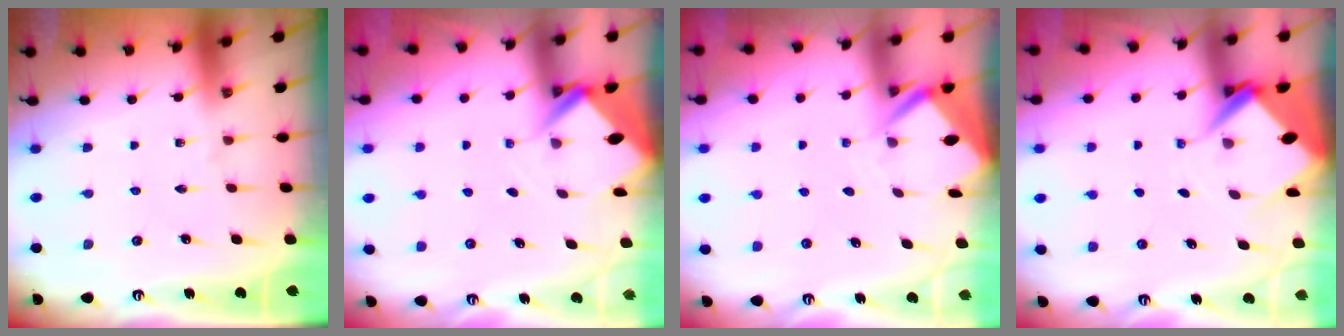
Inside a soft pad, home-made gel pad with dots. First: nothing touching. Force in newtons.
{"total": 2.7, "press": 2.7, "slide": 0.0}
{"total": 3.3, "press": 3.3, "slide": 0.3}
{"total": 6.1, "press": 6.0, "slide": 0.6}